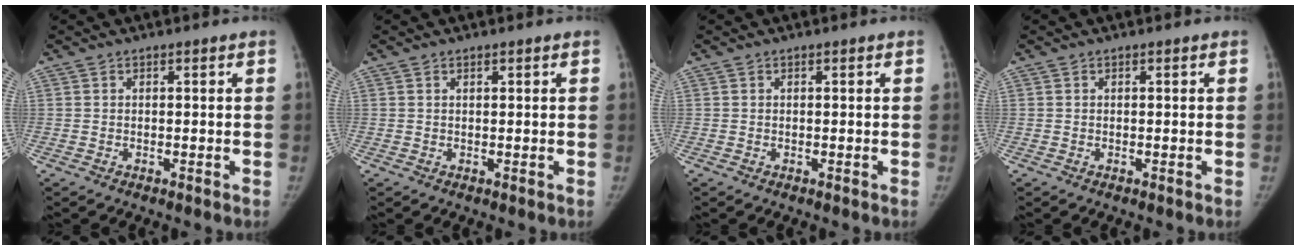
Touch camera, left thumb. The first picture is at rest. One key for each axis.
{"total": 0.0}
{"total": 0.0}
{"total": 0.0}